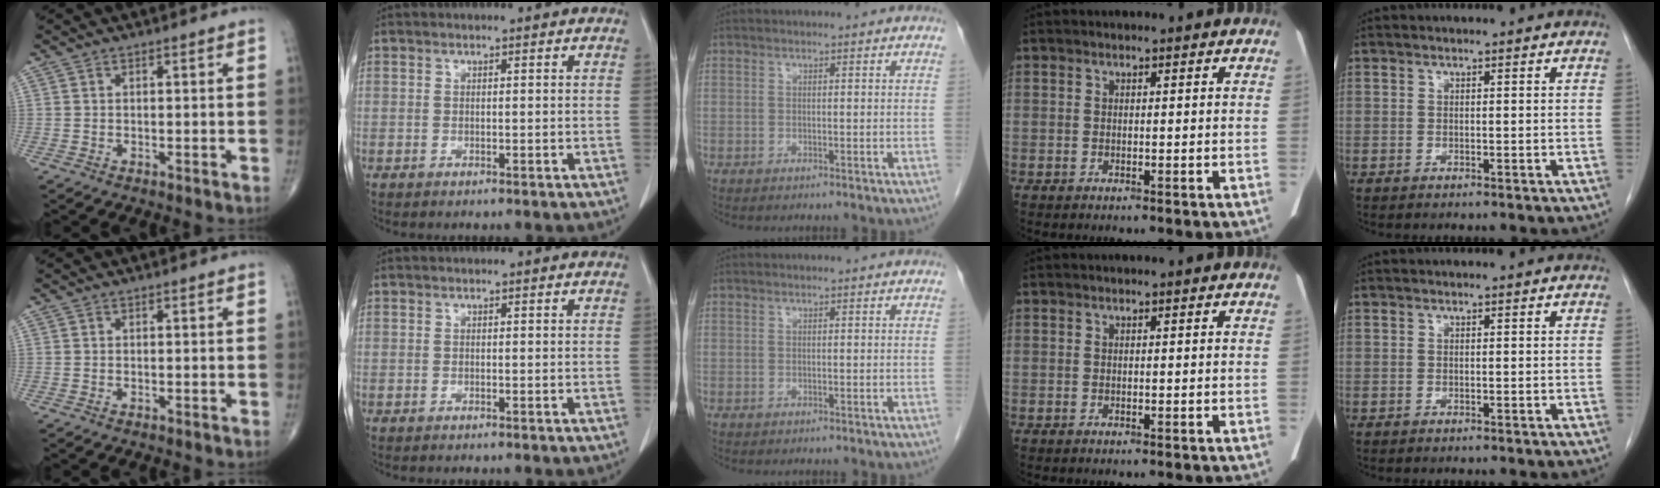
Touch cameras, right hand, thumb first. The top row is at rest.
{}